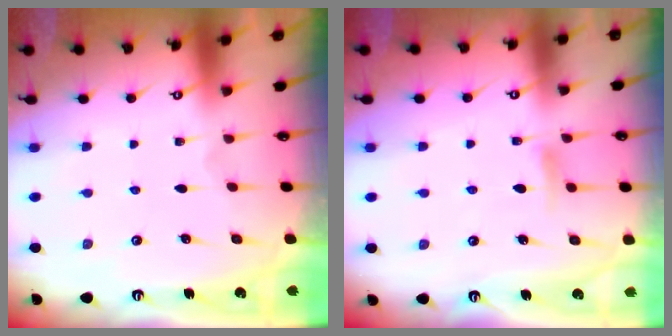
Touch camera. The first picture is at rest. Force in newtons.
{"total": 7.4, "press": 7.4, "slide": 0.9}